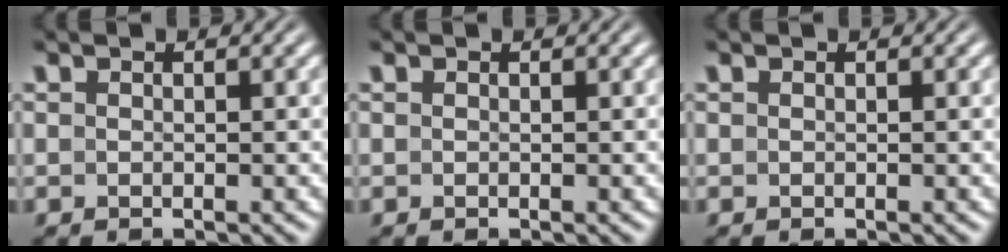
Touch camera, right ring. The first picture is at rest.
{"total": 0.0}
{"total": 0.0}